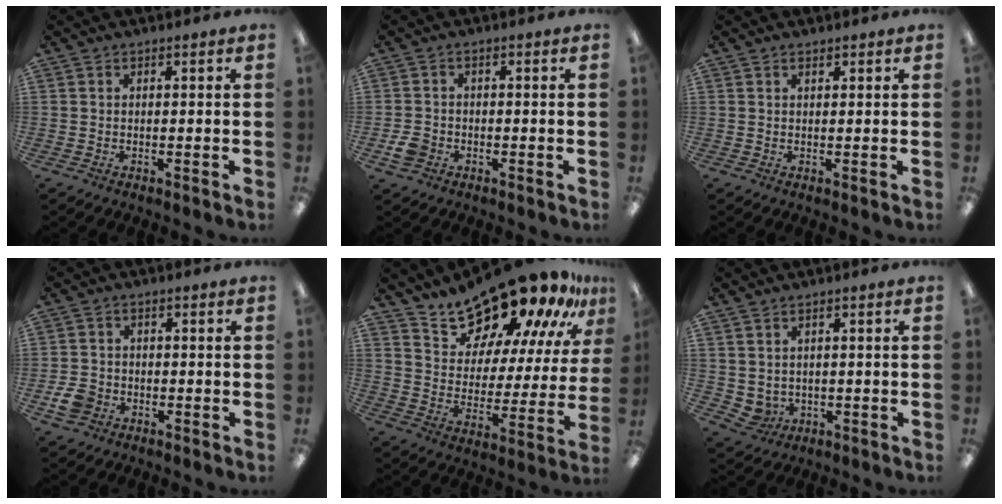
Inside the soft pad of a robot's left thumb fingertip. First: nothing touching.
{"total": 3.8, "force": [-1.5, 3.1, 1.6], "torque": [-0.022, 0.003, -0.029]}
{"total": 1.1, "force": [0.9, 0.4, 0.4], "torque": [-0.010, -0.001, 0.017]}
{"total": 4.9, "force": [-1.9, 4.0, 2.1], "torque": [-0.036, 0.005, -0.036]}
{"total": 18.9, "force": [17.4, 4.9, 5.5], "torque": [-0.082, -0.151, 0.296]}
{"total": 3.2, "force": [1.5, 2.7, 0.7], "torque": [-0.027, -0.009, 0.029]}